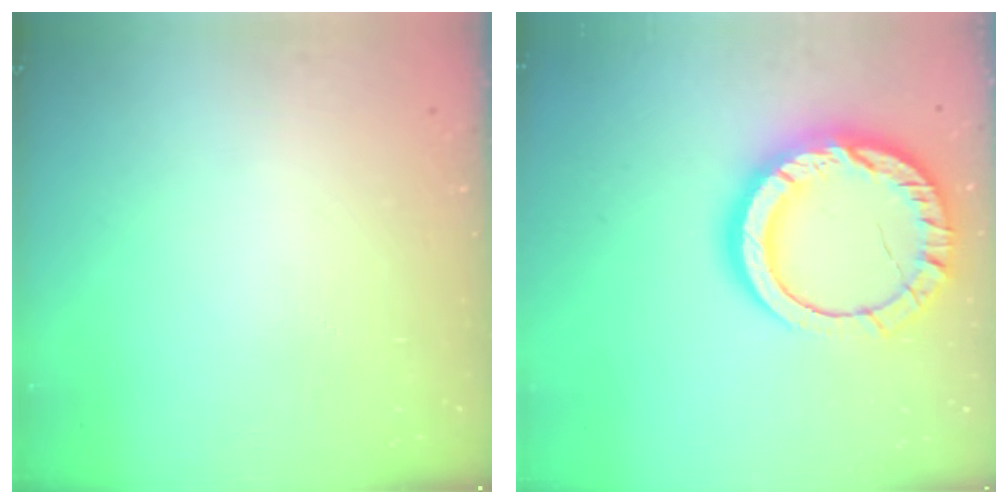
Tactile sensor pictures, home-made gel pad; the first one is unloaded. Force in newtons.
{"total": 18.3, "press": 18.2, "slide": 1.7}